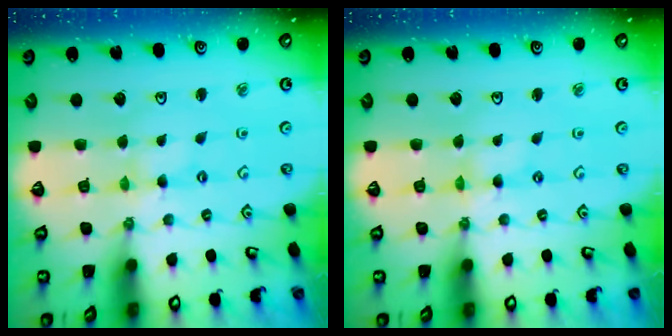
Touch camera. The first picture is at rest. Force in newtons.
{"total": 0.0}